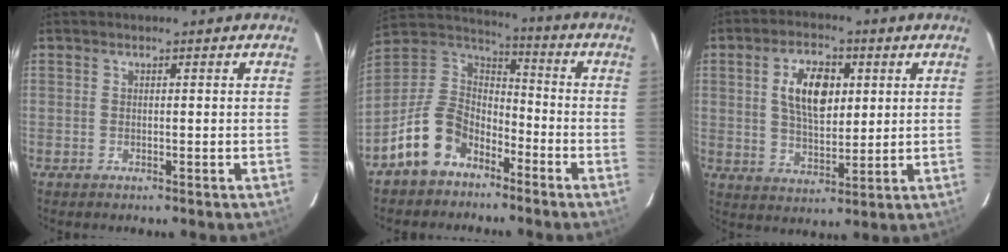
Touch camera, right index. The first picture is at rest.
{"total": 13.9, "force": [-8.5, 9.0, 6.2], "torque": [-0.154, 0.030, -0.151]}
{"total": 10.1, "force": [2.7, 5.3, 8.2], "torque": [-0.150, 0.013, 0.052]}